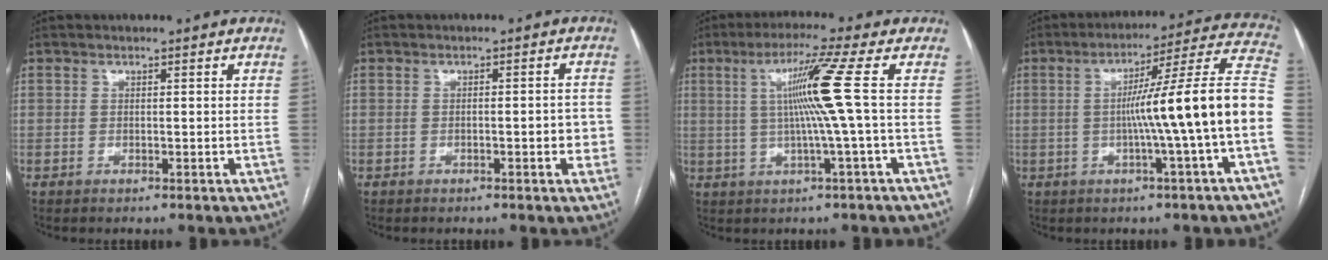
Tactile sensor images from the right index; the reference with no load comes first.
{"total": 3.1, "force": [-0.9, 0.9, 2.8], "torque": [-0.034, 0.010, -0.008]}
{"total": 8.6, "force": [1.0, -2.6, 8.1], "torque": [-0.142, 0.007, 0.027]}
{"total": 16.2, "force": [-2.3, -2.1, 15.9], "torque": [-0.216, 0.024, -0.043]}